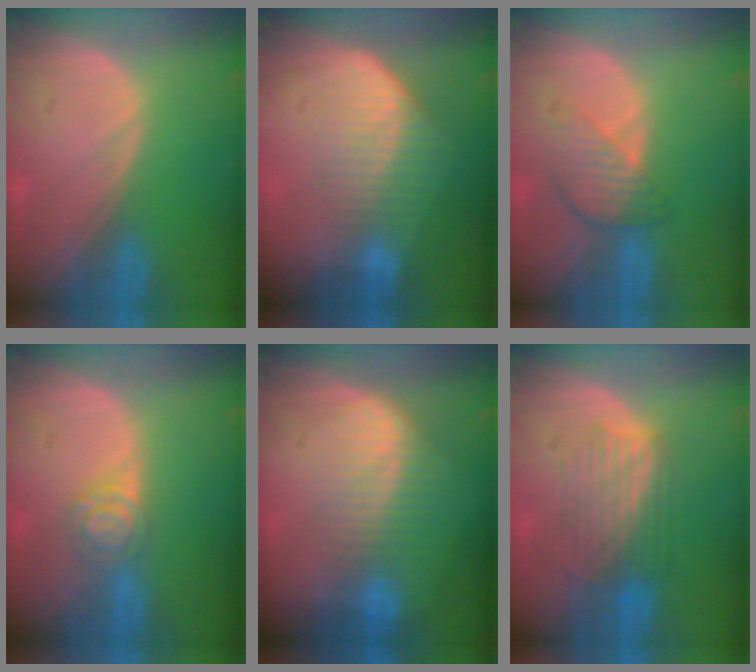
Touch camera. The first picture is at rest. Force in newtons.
{"total": 7.5, "press": 6.2, "slide": 4.1}
{"total": 4.5, "press": 4.1, "slide": 2.0}
{"total": 4.3, "press": 3.9, "slide": 1.7}
{"total": 7.1, "press": 6.5, "slide": 2.9}
{"total": 5.6, "press": 5.6, "slide": 0.4}